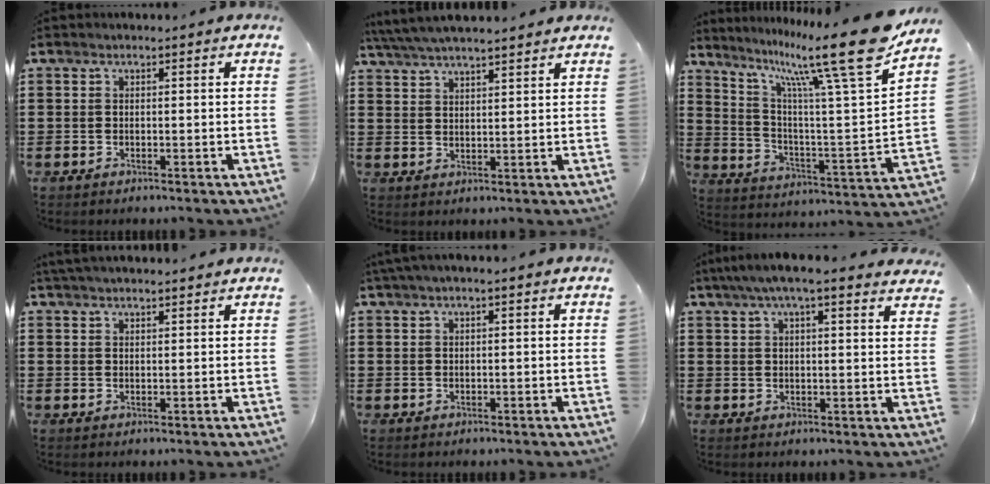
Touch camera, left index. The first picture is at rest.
{"total": 4.6, "force": [4.3, 0.1, 1.7], "torque": [-0.046, -0.012, 0.077]}
{"total": 17.3, "force": [12.4, 0.9, 12.0], "torque": [-0.224, -0.080, 0.191]}
{"total": 2.4, "force": [2.3, 0.0, 0.6], "torque": [-0.017, 0.000, 0.045]}
{"total": 1.5, "force": [0.9, -0.1, 1.2], "torque": [-0.023, 0.000, 0.016]}
{"total": 5.9, "force": [4.8, 0.2, 3.4], "torque": [-0.077, -0.008, 0.085]}